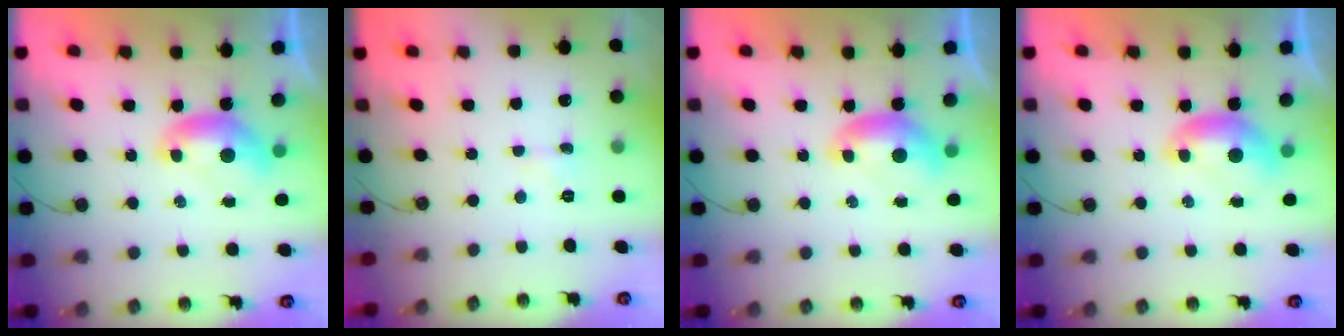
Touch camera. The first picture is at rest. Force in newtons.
{"total": 0.0}
{"total": 0.0}
{"total": 0.0}